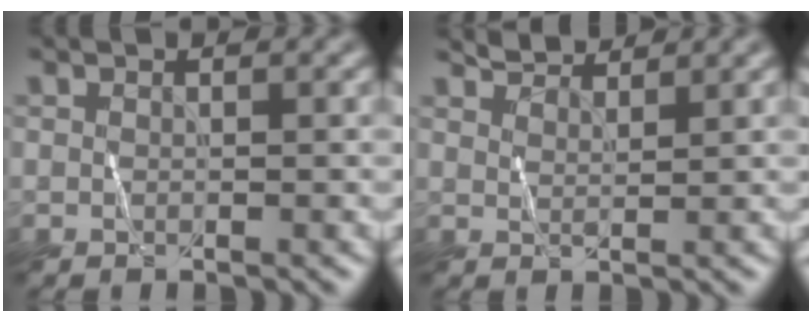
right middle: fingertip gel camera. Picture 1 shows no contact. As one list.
[{"total": 2.5, "force": [2.4, 0.0, 0.5], "torque": [-0.012, 0.009, 0.045]}]